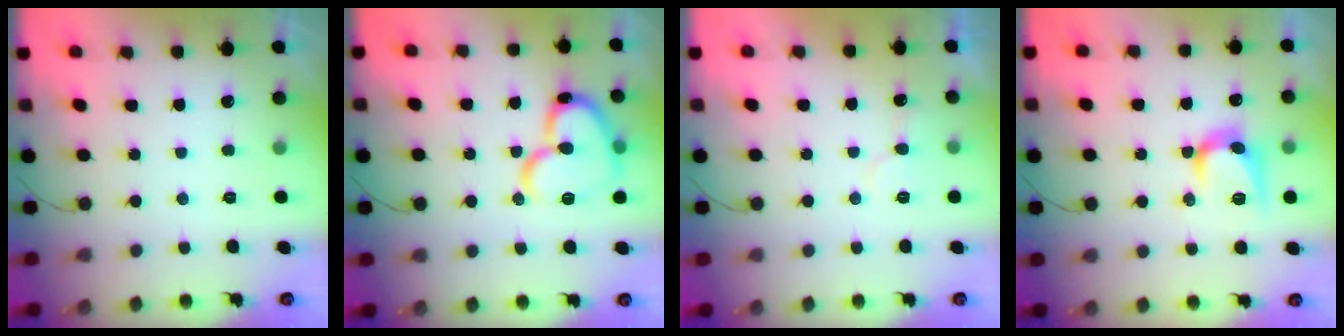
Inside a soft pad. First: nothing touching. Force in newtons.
{"total": 17.2, "press": 17.1, "slide": 1.5}
{"total": 7.2, "press": 7.2, "slide": 0.5}
{"total": 11.0, "press": 11.0, "slide": 0.7}